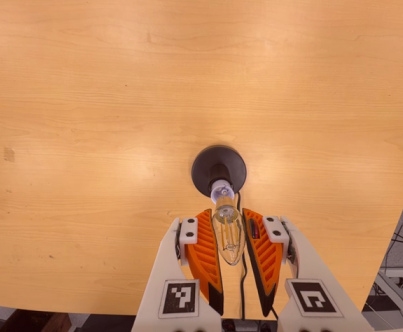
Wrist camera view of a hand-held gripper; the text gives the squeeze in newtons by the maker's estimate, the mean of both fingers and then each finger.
{"total": 12.7, "left": 14.0, "right": 11.4}